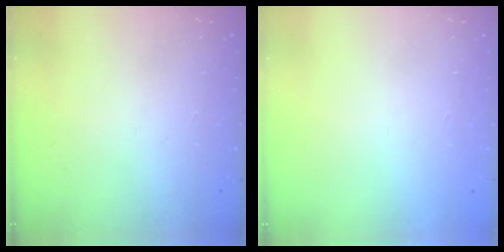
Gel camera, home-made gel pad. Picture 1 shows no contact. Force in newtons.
{"total": 1.7, "press": 1.6, "slide": 0.1}